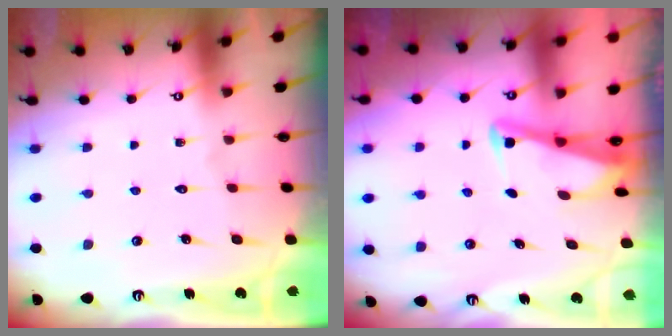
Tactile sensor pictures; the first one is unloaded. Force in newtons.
{"total": 2.7, "press": 2.7, "slide": 0.4}